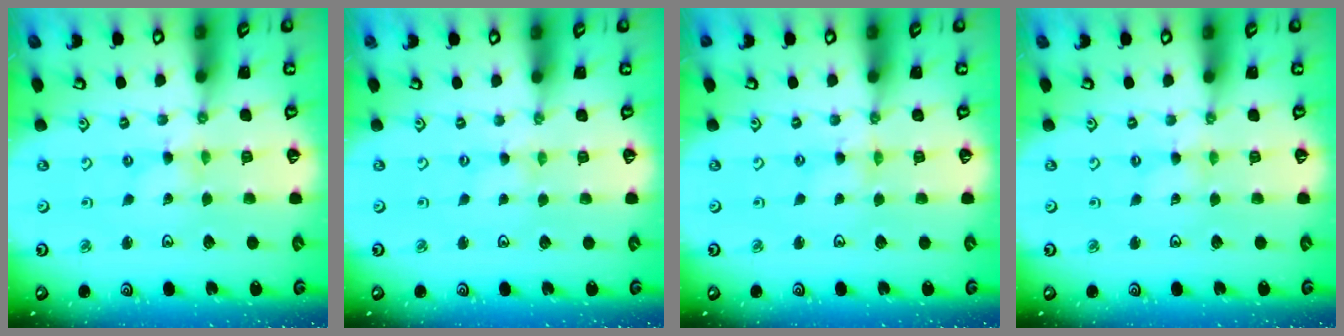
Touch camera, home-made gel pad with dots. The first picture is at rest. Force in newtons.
{"total": 0.0}
{"total": 1.3, "press": 1.3, "slide": 0.2}
{"total": 0.0}